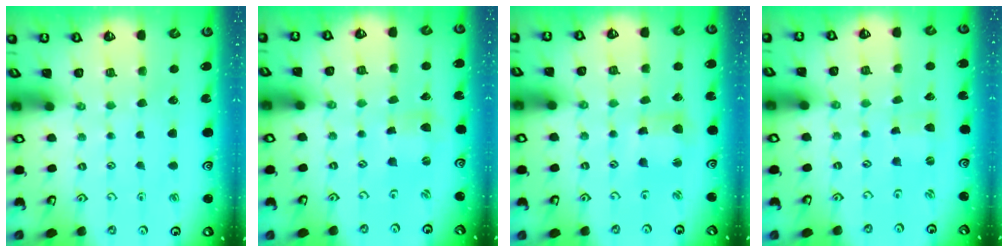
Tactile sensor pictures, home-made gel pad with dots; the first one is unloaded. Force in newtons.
{"total": 1.0, "press": 1.0, "slide": 0.2}
{"total": 4.4, "press": 4.4, "slide": 0.5}
{"total": 0.0}